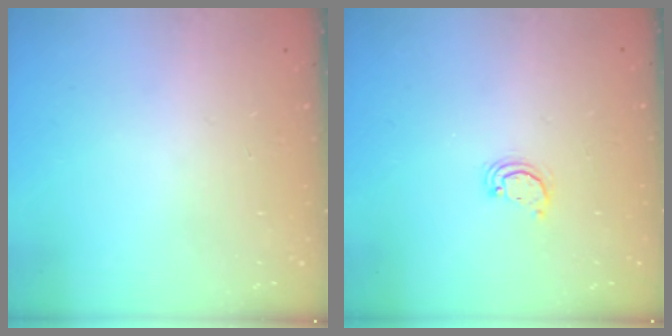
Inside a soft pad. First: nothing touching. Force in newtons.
{"total": 2.5, "press": 2.5, "slide": 0.3}